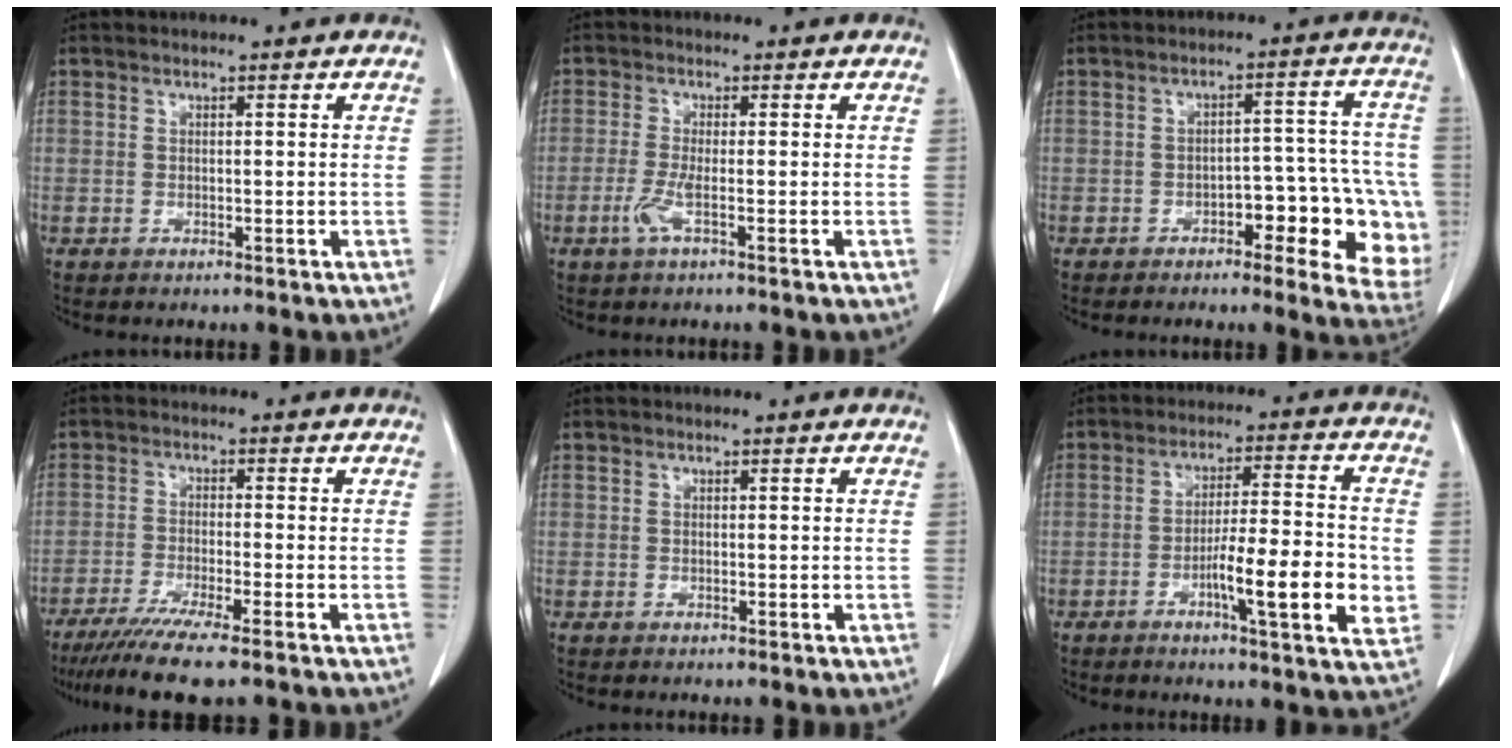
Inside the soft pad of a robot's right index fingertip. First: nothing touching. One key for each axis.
{"total": 3.0, "fx": -1.3, "fy": -0.2, "fz": 2.7, "tx": -0.063, "ty": -0.008, "tz": -0.031}
{"total": 12.6, "fx": -4.8, "fy": 4.6, "fz": 10.7, "tx": -0.089, "ty": 0.033, "tz": -0.053}
{"total": 9.4, "fx": -7.3, "fy": -0.2, "fz": 5.9, "tx": -0.091, "ty": -0.025, "tz": -0.116}
{"total": 0.0}
{"total": 11.3, "fx": -2.9, "fy": 1.1, "fz": 10.9, "tx": -0.167, "ty": -0.002, "tz": -0.049}